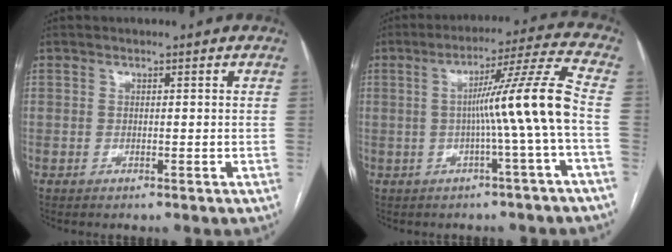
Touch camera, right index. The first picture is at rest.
{"total": 10.8, "force": [-1.4, -2.5, 10.4], "torque": [-0.158, 0.012, -0.020]}